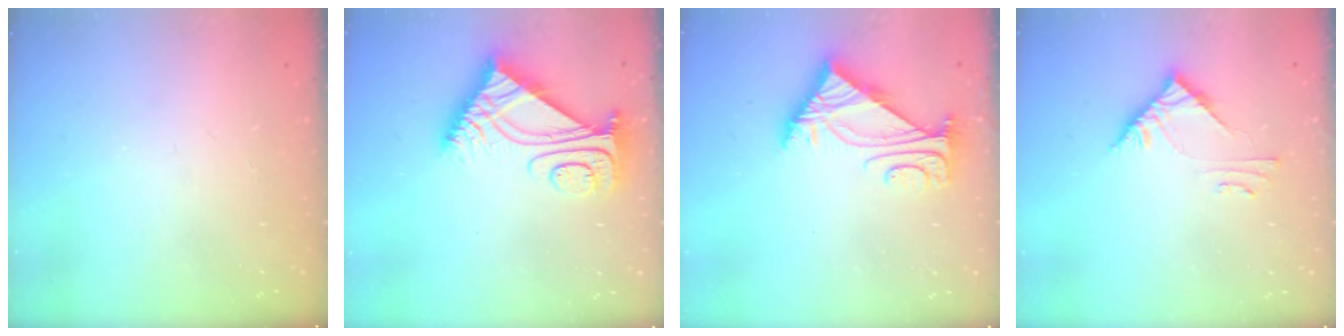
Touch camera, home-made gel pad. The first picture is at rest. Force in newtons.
{"total": 8.2, "press": 8.1, "slide": 0.7}
{"total": 5.8, "press": 5.7, "slide": 0.9}
{"total": 5.2, "press": 5.2, "slide": 0.5}